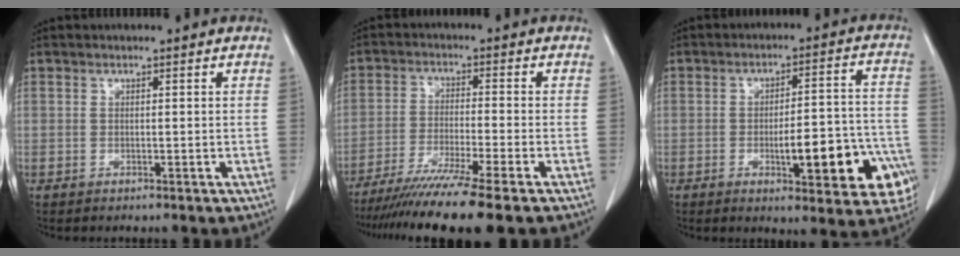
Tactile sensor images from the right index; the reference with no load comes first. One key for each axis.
{"total": 13.1, "fx": -10.4, "fy": -1.8, "fz": 7.8, "tx": -0.120, "ty": -0.043, "tz": -0.166}
{"total": 15.4, "fx": -5.5, "fy": 4.0, "fz": 13.8, "tx": -0.121, "ty": 0.030, "tz": -0.060}